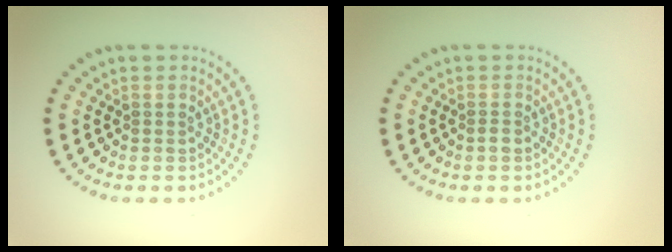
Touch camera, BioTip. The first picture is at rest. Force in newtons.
{"total": 0.6, "press": 0.4, "slide": 0.5}